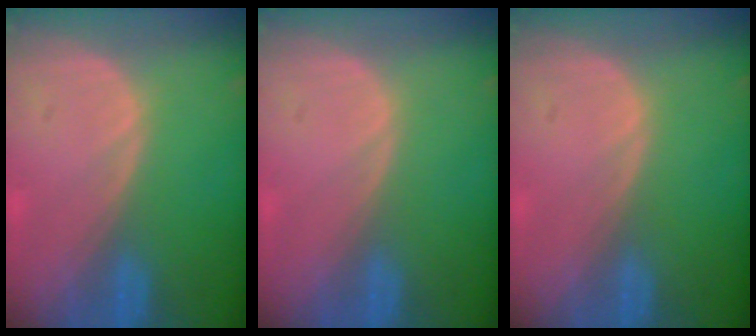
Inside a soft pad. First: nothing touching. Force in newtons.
{"total": 0.0}
{"total": 0.0}